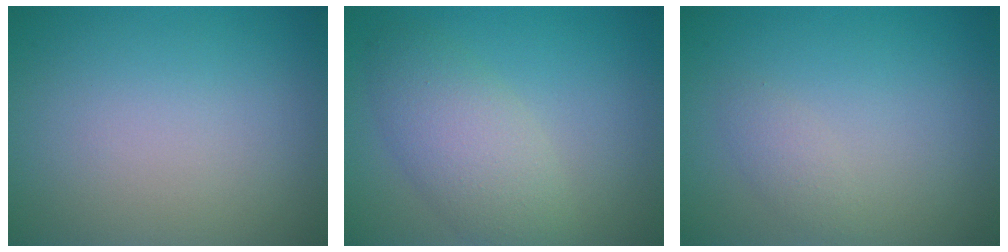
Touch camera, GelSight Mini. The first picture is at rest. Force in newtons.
{"total": 4.6, "press": 4.6, "slide": 0.2}
{"total": 1.1, "press": 1.1, "slide": 0.0}